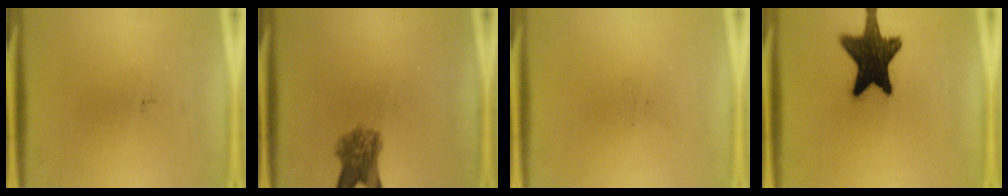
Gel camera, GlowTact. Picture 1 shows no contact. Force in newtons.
{"total": 5.6}
{"total": 0.0}
{"total": 16.4}